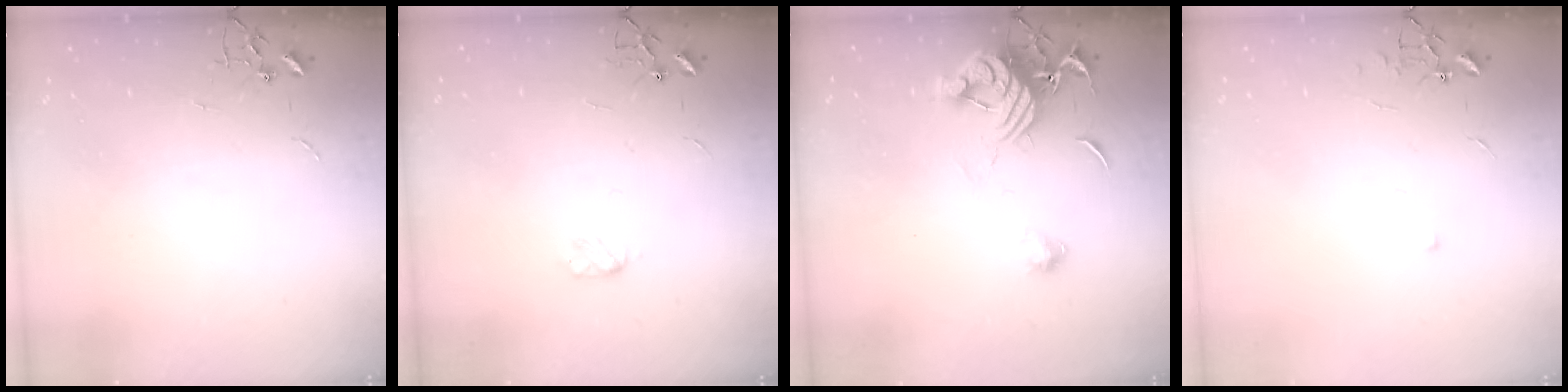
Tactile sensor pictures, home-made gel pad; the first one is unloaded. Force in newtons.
{"total": 3.9, "press": 3.8, "slide": 0.6}
{"total": 12.7, "press": 12.6, "slide": 1.3}
{"total": 5.2, "press": 5.1, "slide": 0.6}